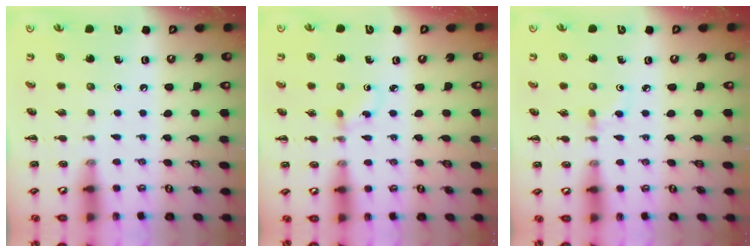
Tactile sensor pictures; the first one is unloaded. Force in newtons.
{"total": 1.4, "press": 1.2, "slide": 0.7}
{"total": 2.6, "press": 2.4, "slide": 1.1}